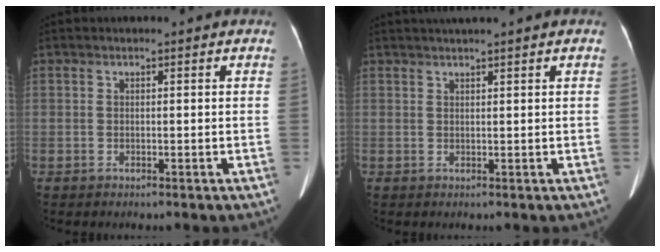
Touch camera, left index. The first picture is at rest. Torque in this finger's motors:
{"motor_torque": [0.43, -0.53, 0.03, 0.01]}